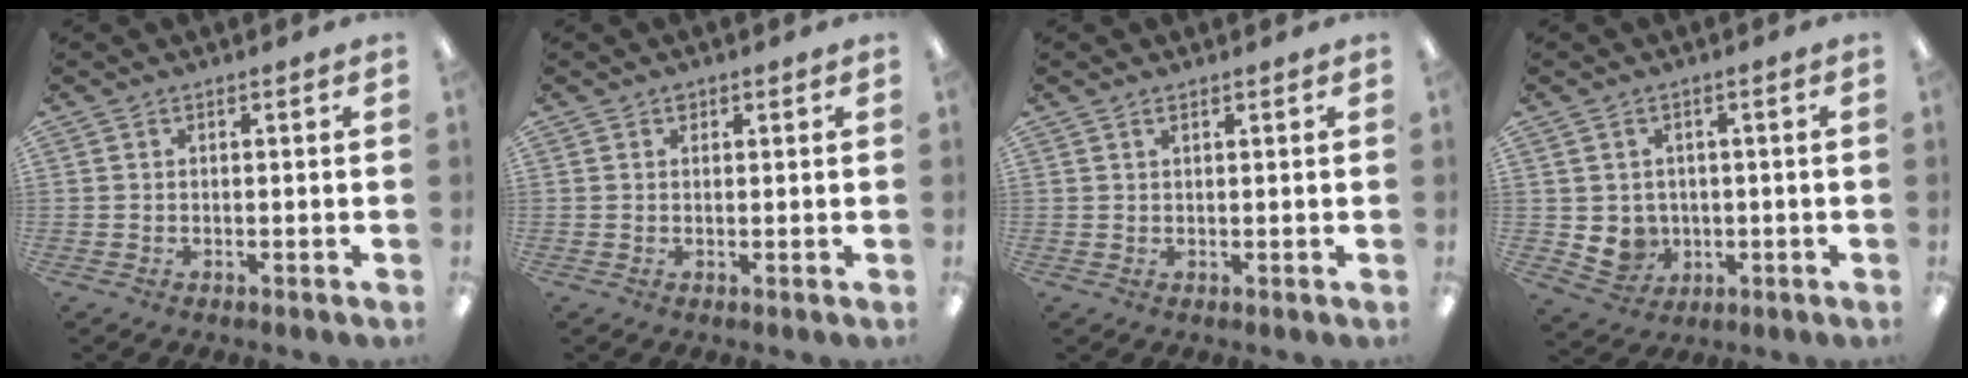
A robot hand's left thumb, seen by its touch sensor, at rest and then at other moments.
{"total": 1.1, "force": [0.7, 0.7, 0.4], "torque": [-0.001, -0.002, 0.012]}
{"total": 1.1, "force": [0.8, 0.3, 0.7], "torque": [-0.016, 0.001, 0.014]}
{"total": 4.9, "force": [0.9, 4.7, 0.9], "torque": [-0.029, -0.005, 0.023]}